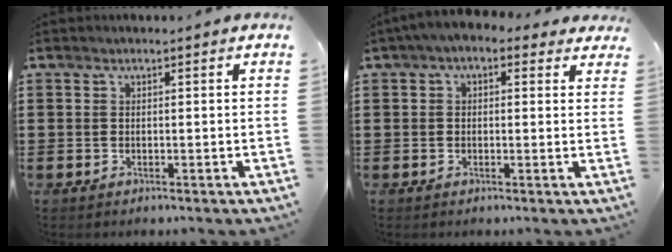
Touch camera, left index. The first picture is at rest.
{"total": 2.1, "force": [0.6, 1.4, 1.5], "torque": [-0.032, 0.007, 0.009]}